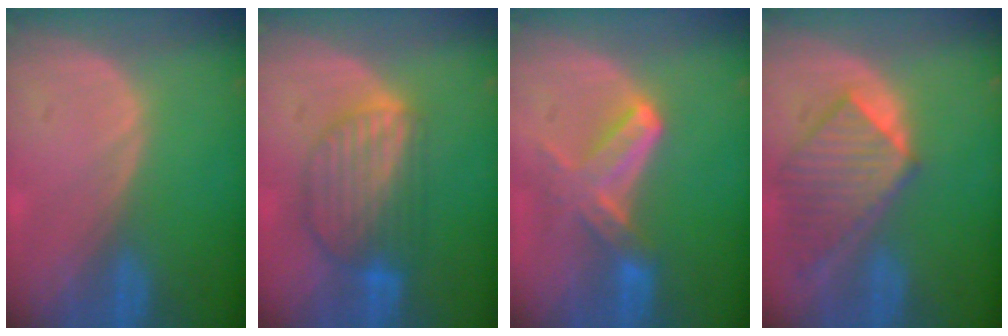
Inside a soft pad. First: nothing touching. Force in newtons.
{"total": 8.1, "press": 7.3, "slide": 3.6}
{"total": 6.1, "press": 6.1, "slide": 0.1}
{"total": 8.6, "press": 7.8, "slide": 3.7}